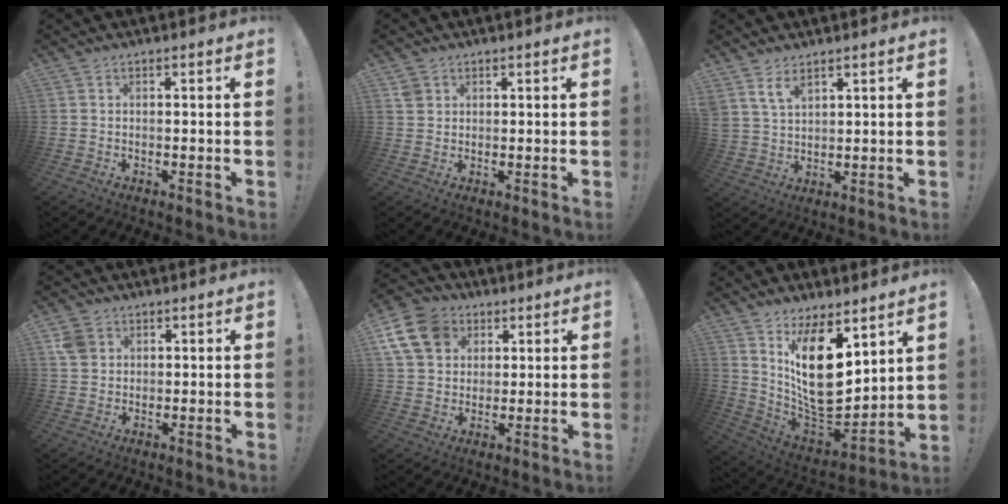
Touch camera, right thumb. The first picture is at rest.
{"total": 2.7, "force": [1.6, 2.1, 0.6], "torque": [-0.004, -0.005, 0.030]}
{"total": 5.8, "force": [4.1, 2.7, 3.1], "torque": [-0.056, -0.020, 0.078]}
{"total": 5.0, "force": [1.9, 4.3, 1.8], "torque": [-0.022, 0.003, 0.040]}
{"total": 13.9, "force": [5.4, 11.2, 6.4], "torque": [-0.114, -0.024, 0.108]}
{"total": 20.5, "force": [6.5, 11.0, 16.1], "torque": [-0.276, -0.063, 0.130]}